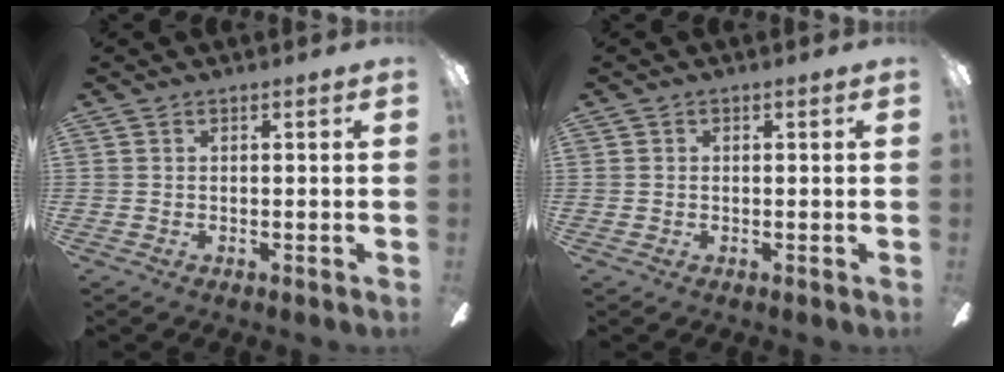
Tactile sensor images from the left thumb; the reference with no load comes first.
{"total": 0.0}